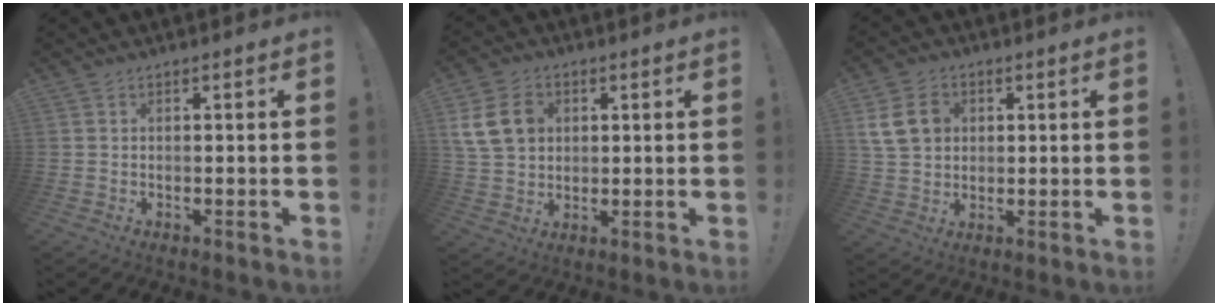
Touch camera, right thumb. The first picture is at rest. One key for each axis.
{"total": 12.8, "fx": 3.9, "fy": 10.0, "fz": 6.9, "tx": -0.124, "ty": -0.005, "tz": 0.082}
{"total": 10.9, "fx": 3.2, "fy": 8.7, "fz": 5.8, "tx": -0.104, "ty": 0.000, "tz": 0.064}